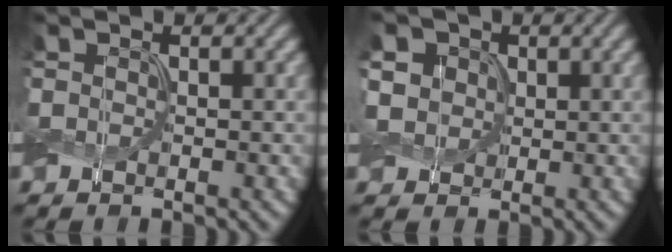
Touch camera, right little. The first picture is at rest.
{"total": 5.8, "force": [2.0, 4.8, 2.6], "torque": [-0.081, 0.020, 0.025]}